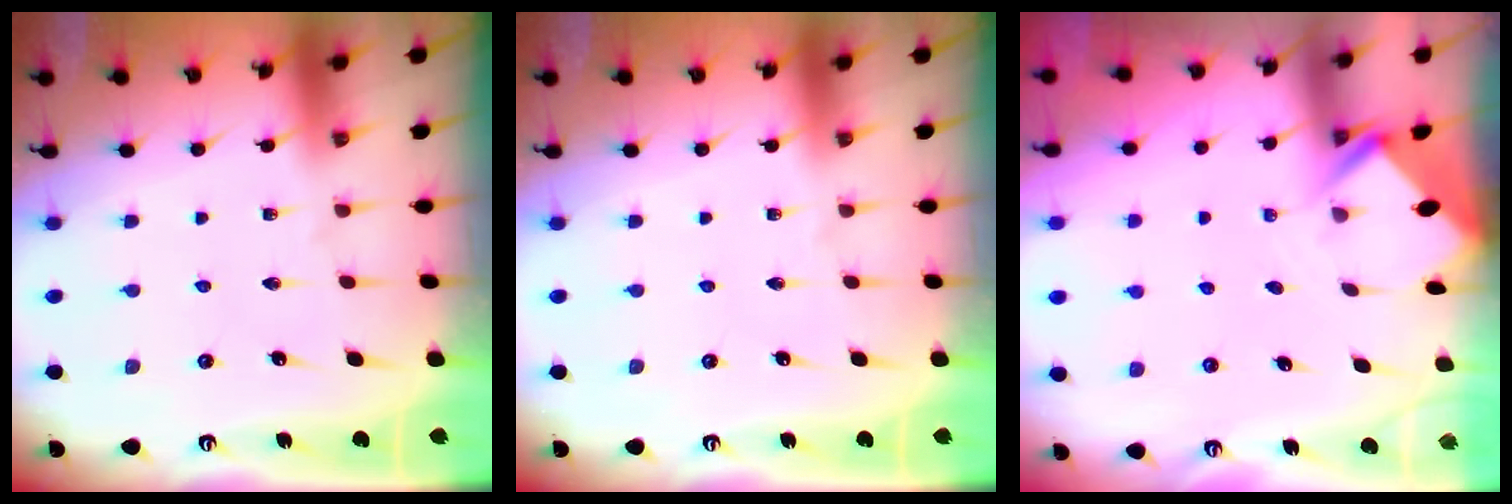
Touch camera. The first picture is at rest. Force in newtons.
{"total": 0.0}
{"total": 2.7, "press": 2.7, "slide": 0.2}